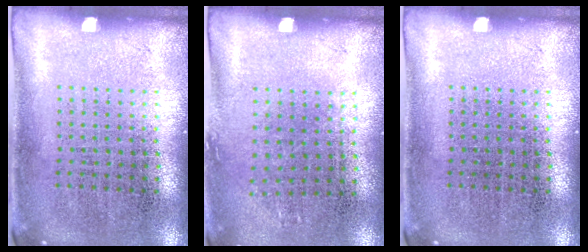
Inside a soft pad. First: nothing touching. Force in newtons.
{"total": 0.8, "press": 0.7, "slide": 0.5}
{"total": 0.0}